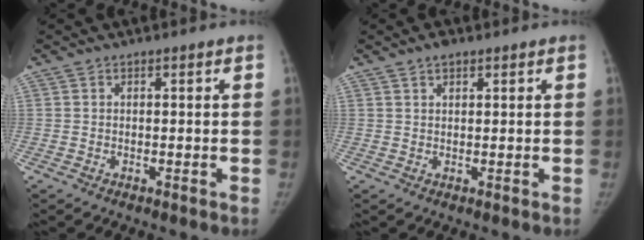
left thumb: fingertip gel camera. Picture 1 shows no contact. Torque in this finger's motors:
{"motor_torque": [-0.26, 0.01, -0.38, -0.05, 0.00]}